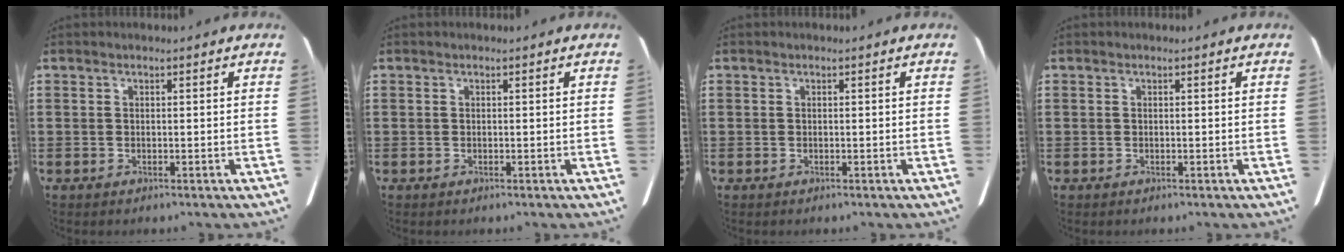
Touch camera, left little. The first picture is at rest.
{"total": 0.0}
{"total": 0.0}
{"total": 0.0}